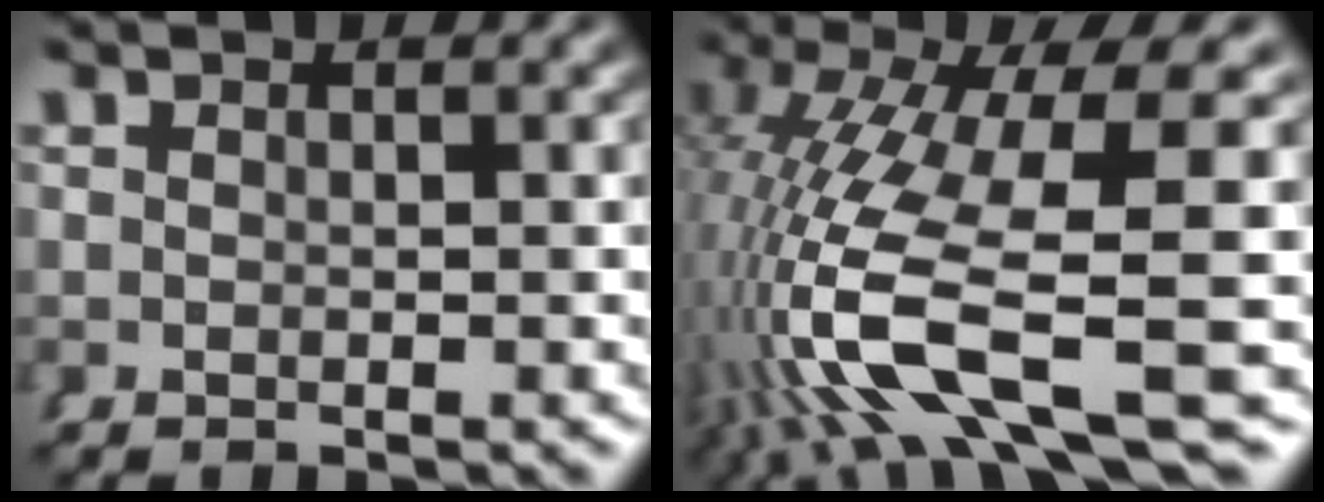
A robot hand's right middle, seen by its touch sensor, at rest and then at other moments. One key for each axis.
{"total": 12.0, "fx": -4.0, "fy": 4.6, "fz": 10.4, "tx": -0.207, "ty": -0.038, "tz": -0.036}